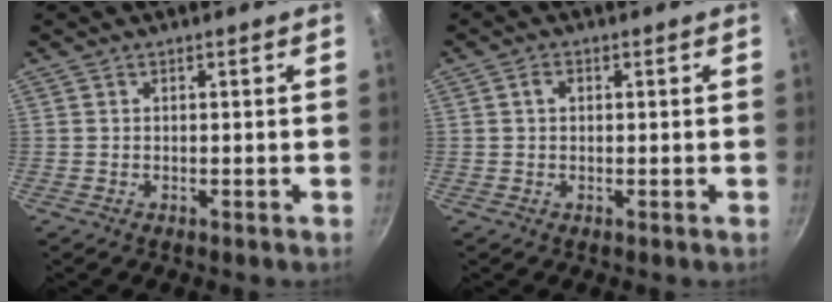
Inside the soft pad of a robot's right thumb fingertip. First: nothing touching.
{"total": 1.7, "force": [0.3, 1.2, 1.2], "torque": [-0.017, 0.005, 0.004]}